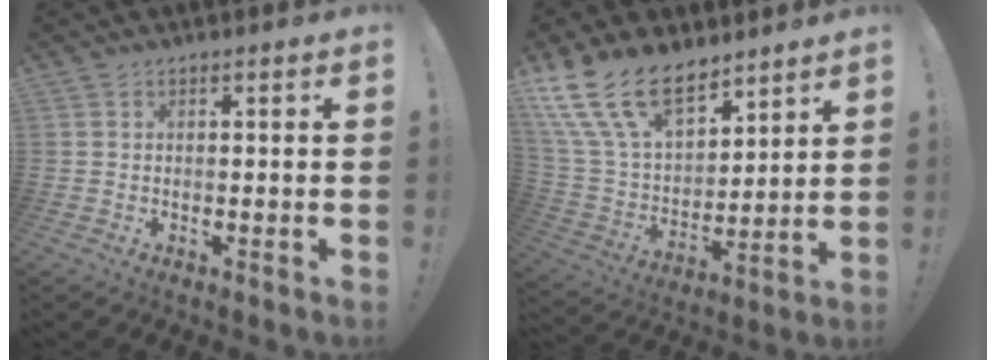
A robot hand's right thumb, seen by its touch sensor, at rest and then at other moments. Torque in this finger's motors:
{"motor_torque": [-0.53, 2.12, 1.48, 1.28, 0.11]}